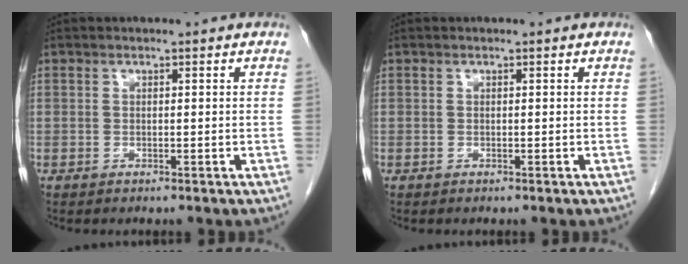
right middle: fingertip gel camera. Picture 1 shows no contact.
{"total": 0.0}